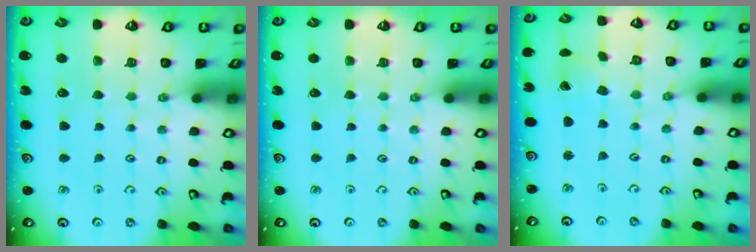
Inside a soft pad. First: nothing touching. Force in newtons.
{"total": 0.0}
{"total": 0.9, "press": 0.9, "slide": 0.0}